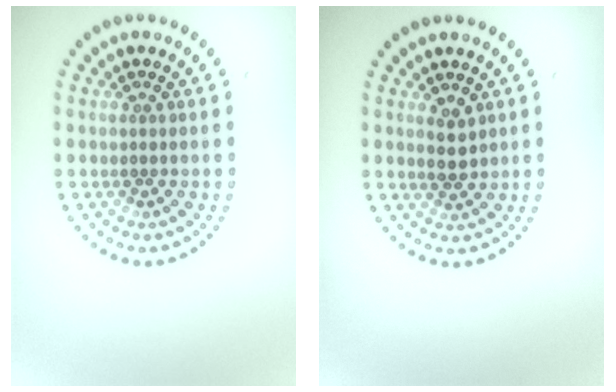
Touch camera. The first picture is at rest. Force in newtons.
{"total": 1.9, "press": 1.8, "slide": 0.5}